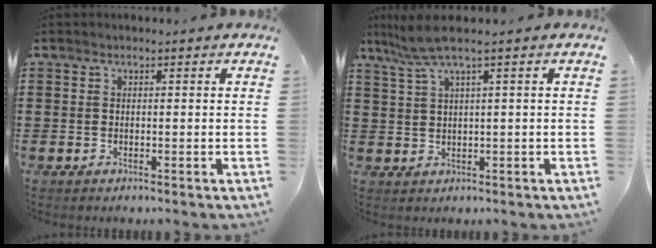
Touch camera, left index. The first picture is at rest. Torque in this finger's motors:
{"motor_torque": [0.28, -0.57, 0.07, 0.01]}